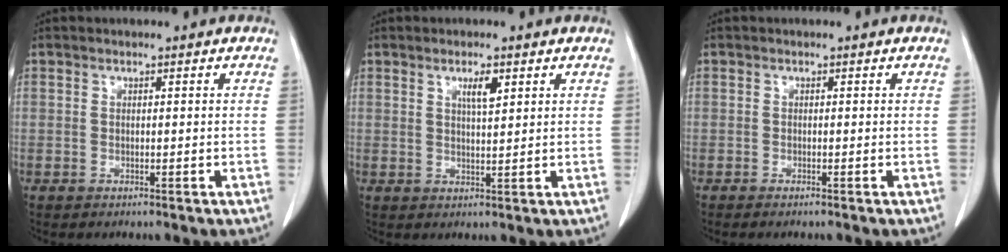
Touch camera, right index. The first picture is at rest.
{"total": 2.9, "force": [1.5, 0.6, 2.4], "torque": [-0.044, -0.001, 0.026]}
{"total": 0.9, "force": [-0.7, -0.1, 0.5], "torque": [-0.011, -0.001, -0.009]}